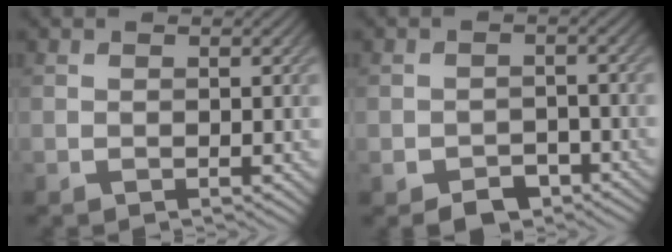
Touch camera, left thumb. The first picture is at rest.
{"total": 4.2, "force": [-2.9, 2.4, 1.7], "torque": [-0.023, -0.004, -0.048]}